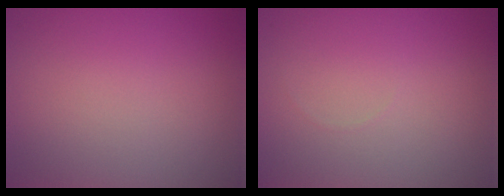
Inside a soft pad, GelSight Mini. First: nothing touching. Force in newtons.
{"total": 0.0}